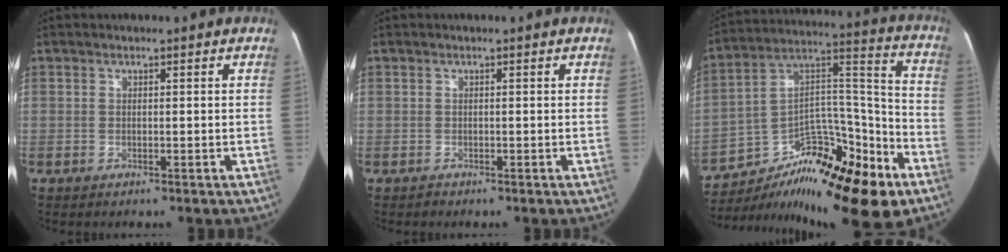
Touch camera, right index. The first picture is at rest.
{"total": 0.8, "force": [-0.4, 0.5, -0.3], "torque": [0.009, 0.005, -0.011]}
{"total": 20.3, "force": [-13.8, 5.3, 14.0], "torque": [-0.199, 0.054, -0.212]}